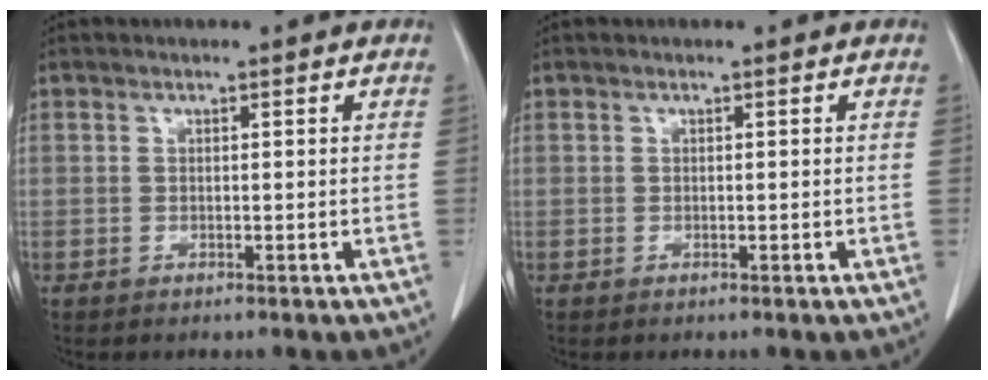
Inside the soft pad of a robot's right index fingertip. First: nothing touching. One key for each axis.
{"total": 0.0}